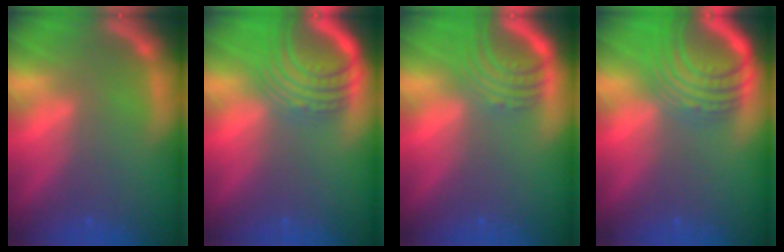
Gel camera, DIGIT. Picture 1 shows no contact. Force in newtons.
{"total": 8.5}
{"total": 5.5}
{"total": 9.1}